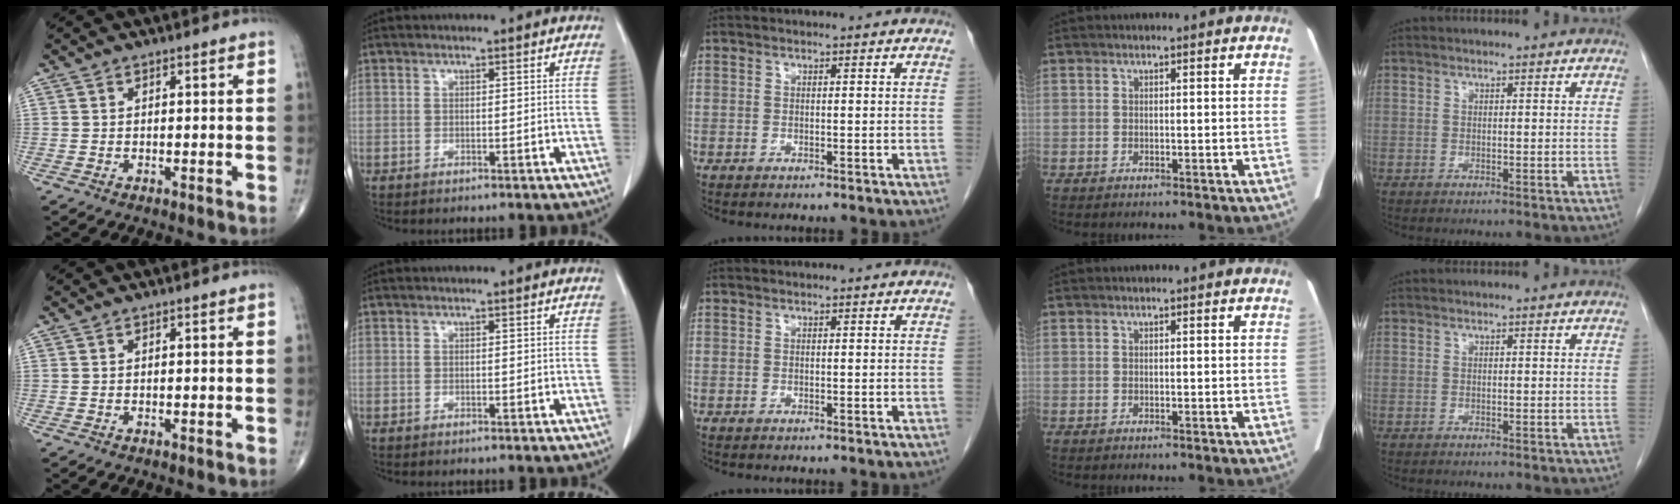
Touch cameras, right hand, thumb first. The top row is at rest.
{}